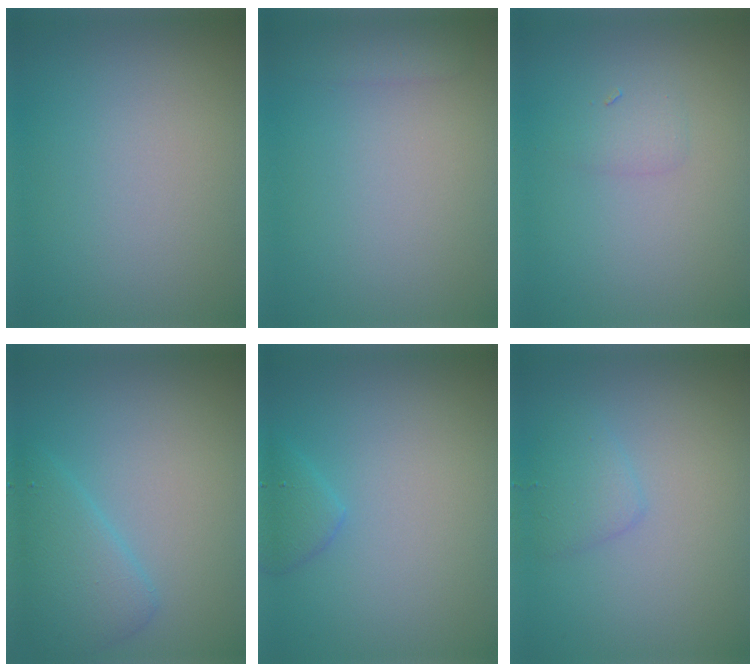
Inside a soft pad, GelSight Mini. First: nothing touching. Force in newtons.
{"total": 1.5, "press": 1.5, "slide": 0.1}
{"total": 1.2, "press": 1.2, "slide": 0.1}
{"total": 3.4, "press": 3.4, "slide": 0.2}
{"total": 1.6, "press": 1.6, "slide": 0.2}
{"total": 1.7, "press": 1.7, "slide": 0.0}